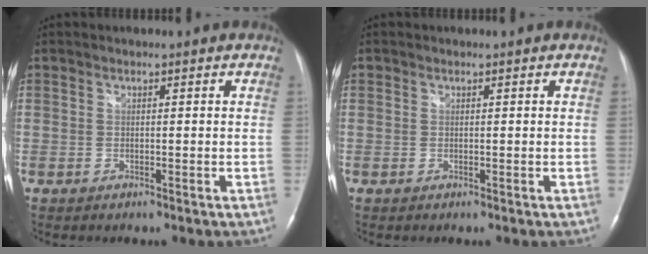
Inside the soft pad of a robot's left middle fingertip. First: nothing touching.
{"total": 0.0}